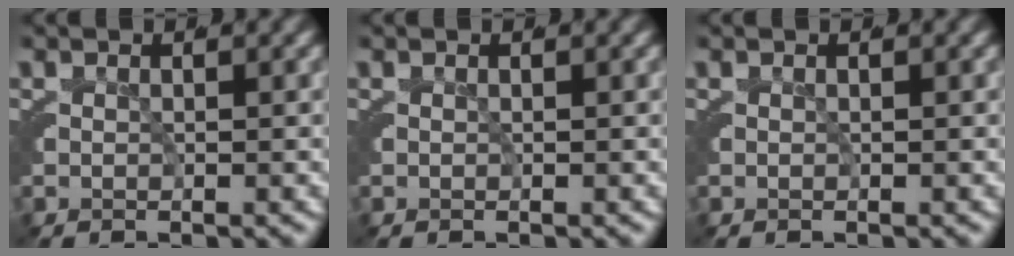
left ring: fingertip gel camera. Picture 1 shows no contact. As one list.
[{"total": 0.0}, {"total": 0.0}]